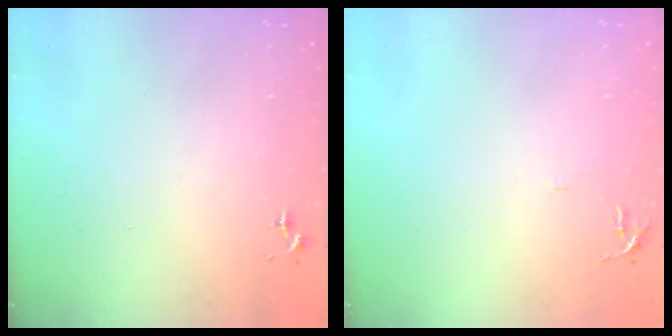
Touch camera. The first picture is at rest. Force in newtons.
{"total": 4.7, "press": 4.7, "slide": 0.5}